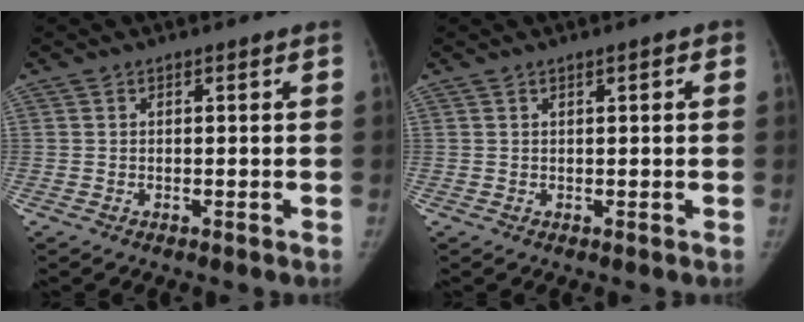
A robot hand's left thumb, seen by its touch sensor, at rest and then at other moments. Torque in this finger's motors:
{"motor_torque": [-0.21, 0.08, -0.29, 0.40, -0.01]}